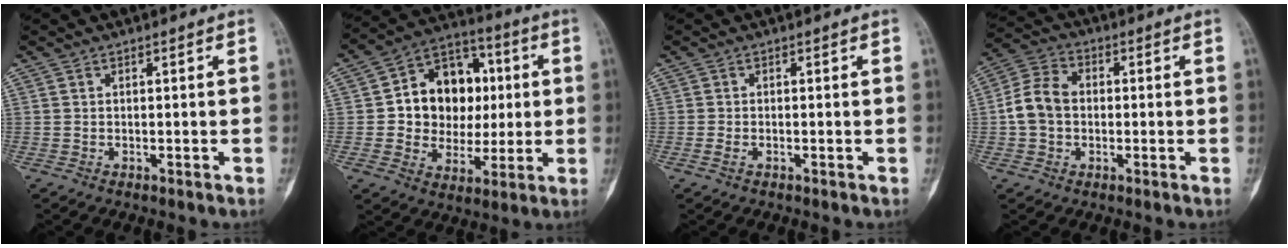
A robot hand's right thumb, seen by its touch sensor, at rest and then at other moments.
{"total": 16.7, "force": [1.7, 13.4, 9.8], "torque": [-0.086, 0.023, 0.031]}
{"total": 1.1, "force": [-0.4, 0.7, 0.8], "torque": [-0.014, -0.001, -0.011]}
{"total": 8.4, "force": [-0.4, 6.6, 5.2], "torque": [-0.088, 0.026, -0.016]}